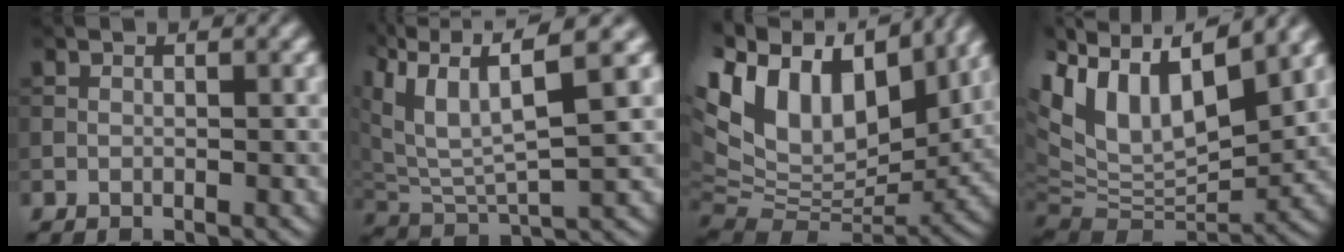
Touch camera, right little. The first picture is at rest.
{"total": 8.1, "force": [4.0, 2.8, 6.4], "torque": [-0.136, 0.005, 0.074]}
{"total": 17.6, "force": [6.4, 10.3, 12.8], "torque": [-0.262, 0.022, 0.121]}
{"total": 14.0, "force": [5.1, 7.9, 10.3], "torque": [-0.206, 0.013, 0.104]}